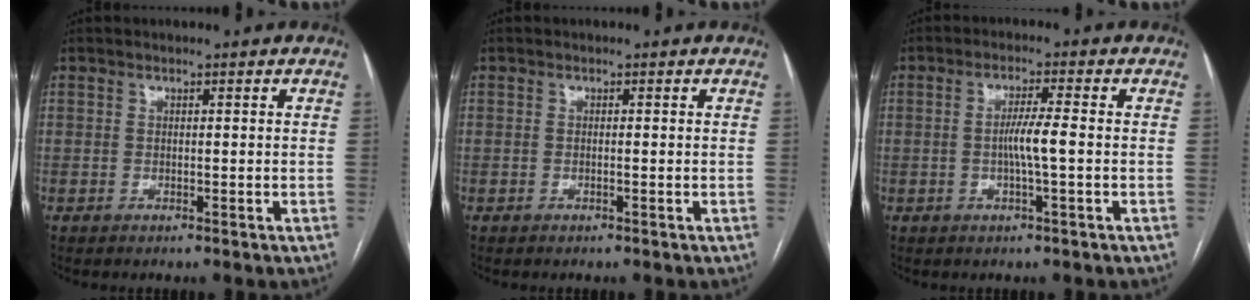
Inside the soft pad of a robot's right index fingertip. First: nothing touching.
{"total": 0.0}
{"total": 4.1, "force": [-0.6, -0.2, 4.1], "torque": [-0.075, 0.001, -0.010]}